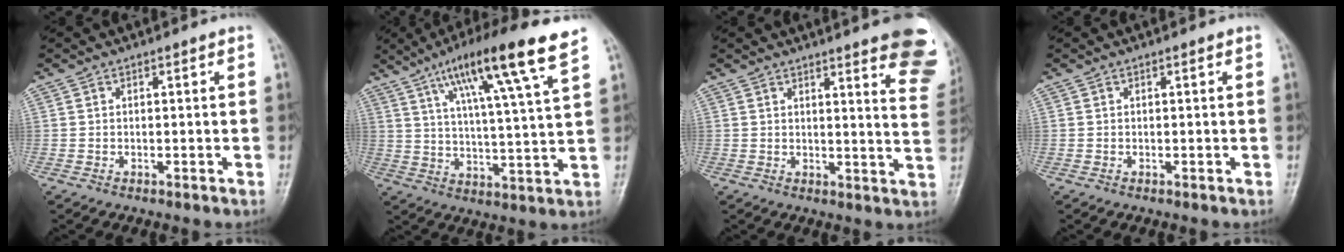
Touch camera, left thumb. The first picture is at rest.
{"total": 16.5, "force": [9.4, 1.4, 13.5], "torque": [-0.221, -0.027, 0.154]}
{"total": 16.1, "force": [10.7, 3.1, 11.5], "torque": [-0.116, -0.052, 0.111]}
{"total": 0.0}